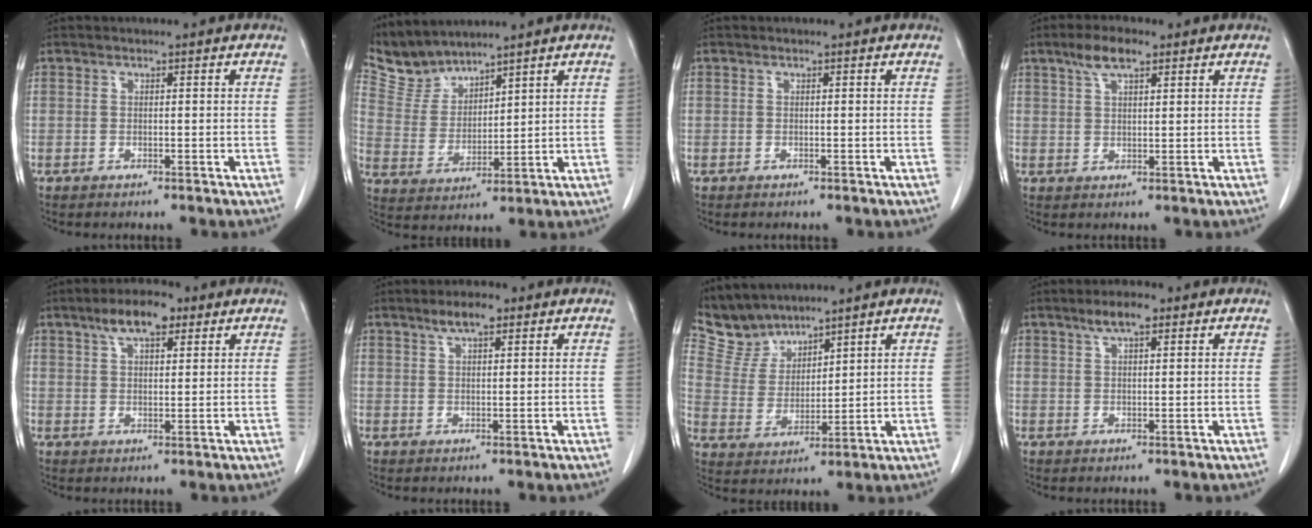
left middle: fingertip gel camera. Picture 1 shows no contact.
{"total": 6.2, "force": [6.1, 1.0, -0.2], "torque": [-0.010, 0.007, 0.142]}
{"total": 0.0}
{"total": 4.8, "force": [3.1, 1.5, 3.4], "torque": [-0.070, 0.011, 0.060]}
{"total": 6.6, "force": [4.1, 2.3, 4.7], "torque": [-0.086, 0.013, 0.069]}
{"total": 3.6, "force": [2.4, 0.8, 2.5], "torque": [-0.049, 0.006, 0.043]}
{"total": 6.6, "force": [6.4, 1.7, -0.1], "torque": [-0.013, 0.008, 0.145]}
{"total": 3.8, "force": [2.4, 0.9, 2.8], "torque": [-0.054, 0.007, 0.044]}